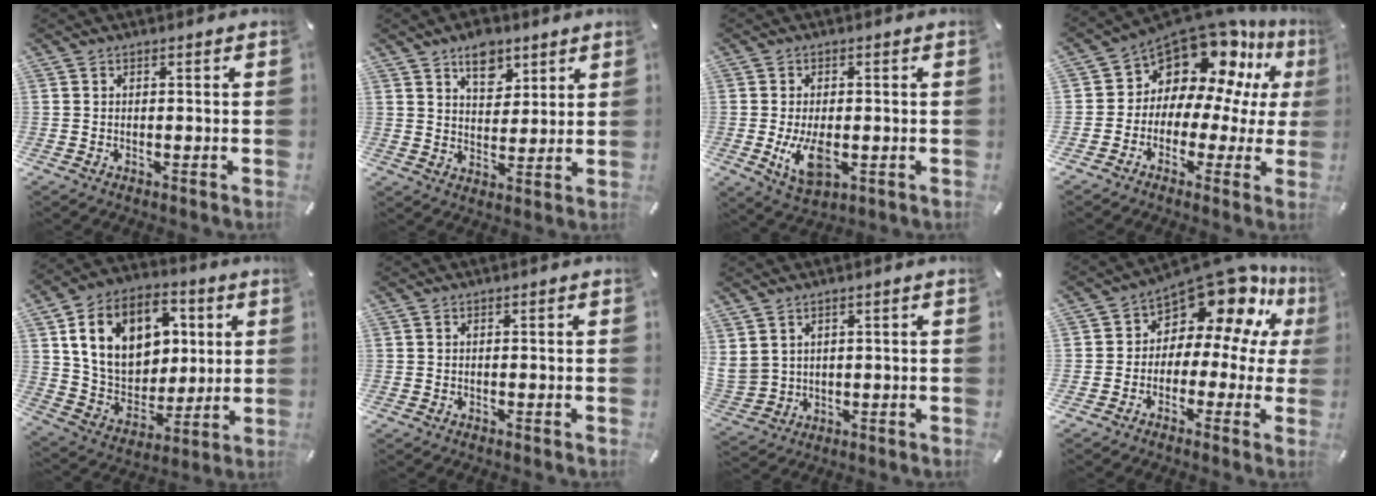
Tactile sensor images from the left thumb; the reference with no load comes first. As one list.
[{"total": 8.2, "force": [5.2, 5.1, 3.7], "torque": [-0.043, -0.023, 0.090]}, {"total": 8.1, "force": [-1.3, 4.4, 6.7], "torque": [-0.133, -0.014, -0.023]}, {"total": 13.2, "force": [8.9, 8.0, 5.5], "torque": [-0.110, -0.082, 0.157]}, {"total": 18.2, "force": [6.0, 13.9, 10.1], "torque": [-0.178, -0.014, 0.113]}, {"total": 0.0}, {"total": 4.3, "force": [2.5, 3.4, 0.8], "torque": [-0.033, -0.012, 0.047]}, {"total": 13.6, "force": [9.6, 6.6, 7.1], "torque": [-0.121, -0.089, 0.163]}]